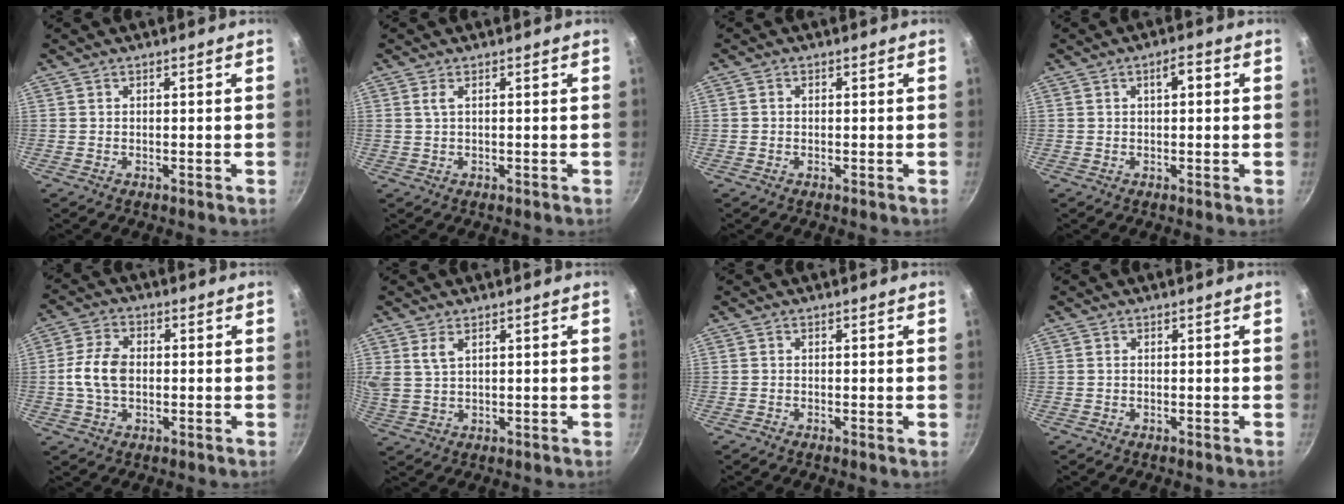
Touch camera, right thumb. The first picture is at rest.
{"total": 1.2, "force": [0.4, 0.3, 1.1], "torque": [-0.023, 0.002, 0.008]}
{"total": 0.6, "force": [-0.1, 0.5, 0.3], "torque": [-0.004, 0.003, -0.002]}
{"total": 3.0, "force": [0.6, 1.2, 2.7], "torque": [-0.035, 0.003, 0.004]}
{"total": 7.8, "force": [-0.4, 5.1, 5.8], "torque": [-0.110, 0.018, -0.013]}
{"total": 4.0, "force": [1.9, 2.1, 2.8], "torque": [-0.051, -0.008, 0.043]}
{"total": 0.0}
{"total": 0.0}